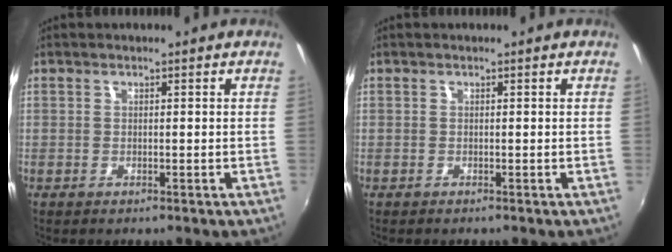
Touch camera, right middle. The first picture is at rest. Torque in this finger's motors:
{"motor_torque": [0.00, 0.00, 0.00, 0.00]}